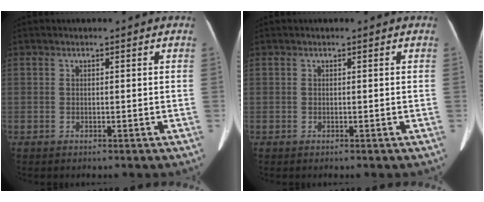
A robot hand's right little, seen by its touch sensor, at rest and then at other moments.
{"total": 0.0}